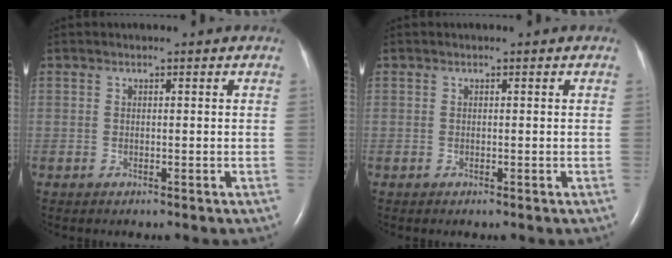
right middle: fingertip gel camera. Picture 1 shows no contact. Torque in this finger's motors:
{"motor_torque": [0.38, -0.62, 0.13, 0.03]}